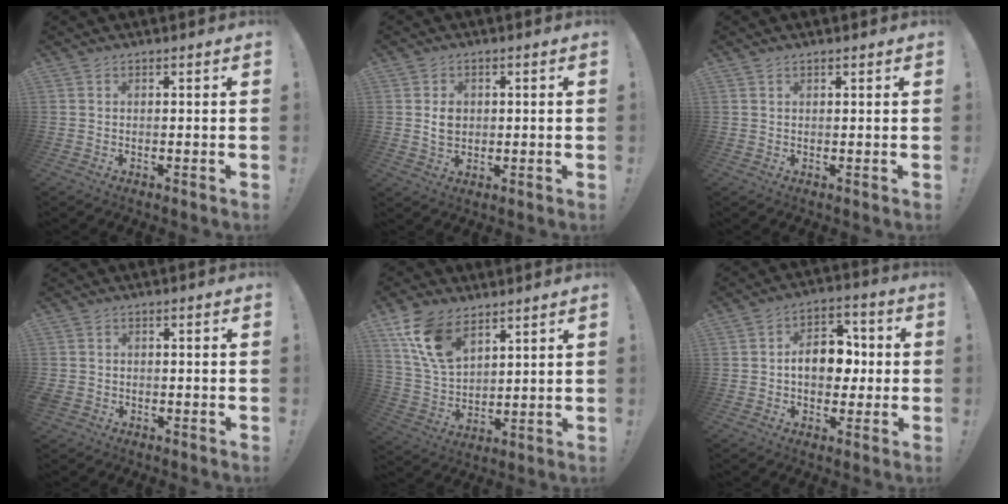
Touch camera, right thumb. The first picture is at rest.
{"total": 4.7, "force": [0.3, 3.8, 2.7], "torque": [-0.038, 0.002, 0.005]}
{"total": 0.9, "force": [0.8, 0.4, 0.3], "torque": [-0.003, -0.001, 0.014]}
{"total": 2.2, "force": [-1.2, 1.6, 0.9], "torque": [-0.019, 0.006, -0.020]}
{"total": 13.9, "force": [8.4, 8.2, 7.4], "torque": [-0.150, -0.036, 0.164]}
{"total": 11.9, "force": [-0.6, 8.7, 8.2], "torque": [-0.117, 0.021, -0.002]}